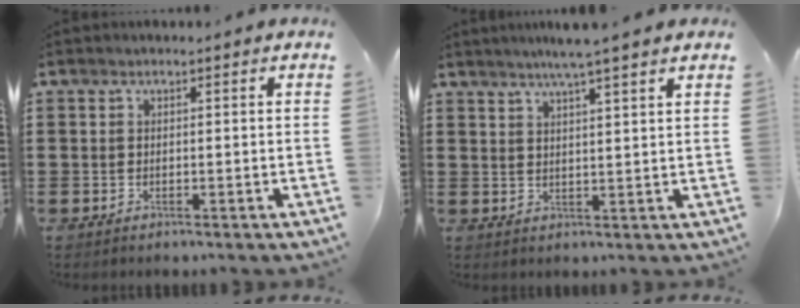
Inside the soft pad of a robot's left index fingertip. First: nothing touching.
{"total": 4.4, "force": [3.6, -0.8, 2.3], "torque": [-0.055, -0.008, 0.062]}